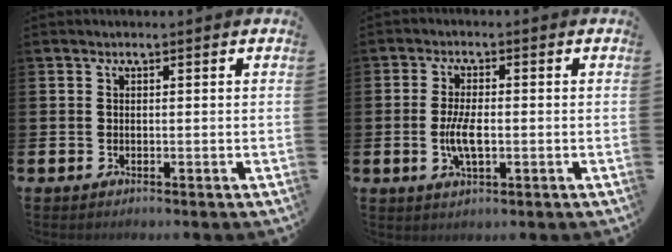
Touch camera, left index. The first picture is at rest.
{"total": 4.6, "force": [-0.7, 1.8, 4.2], "torque": [-0.070, -0.005, -0.017]}